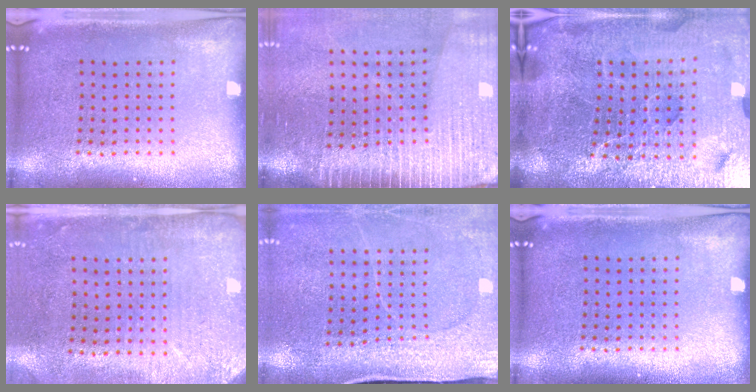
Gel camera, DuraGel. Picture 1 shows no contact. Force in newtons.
{"total": 4.0, "press": 3.4, "slide": 2.0}
{"total": 6.9, "press": 6.0, "slide": 3.4}
{"total": 3.0, "press": 2.4, "slide": 1.8}
{"total": 2.9, "press": 2.9, "slide": 0.4}
{"total": 0.0}